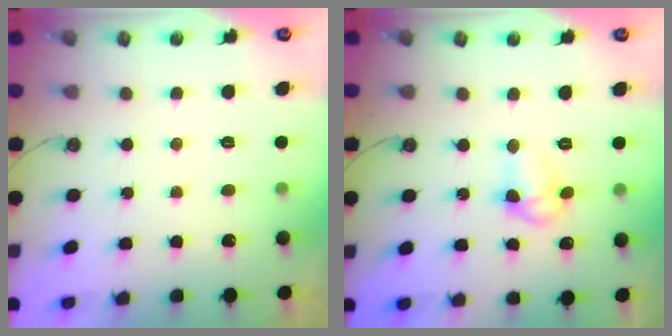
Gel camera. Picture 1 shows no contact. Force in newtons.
{"total": 8.1, "press": 8.1, "slide": 0.7}